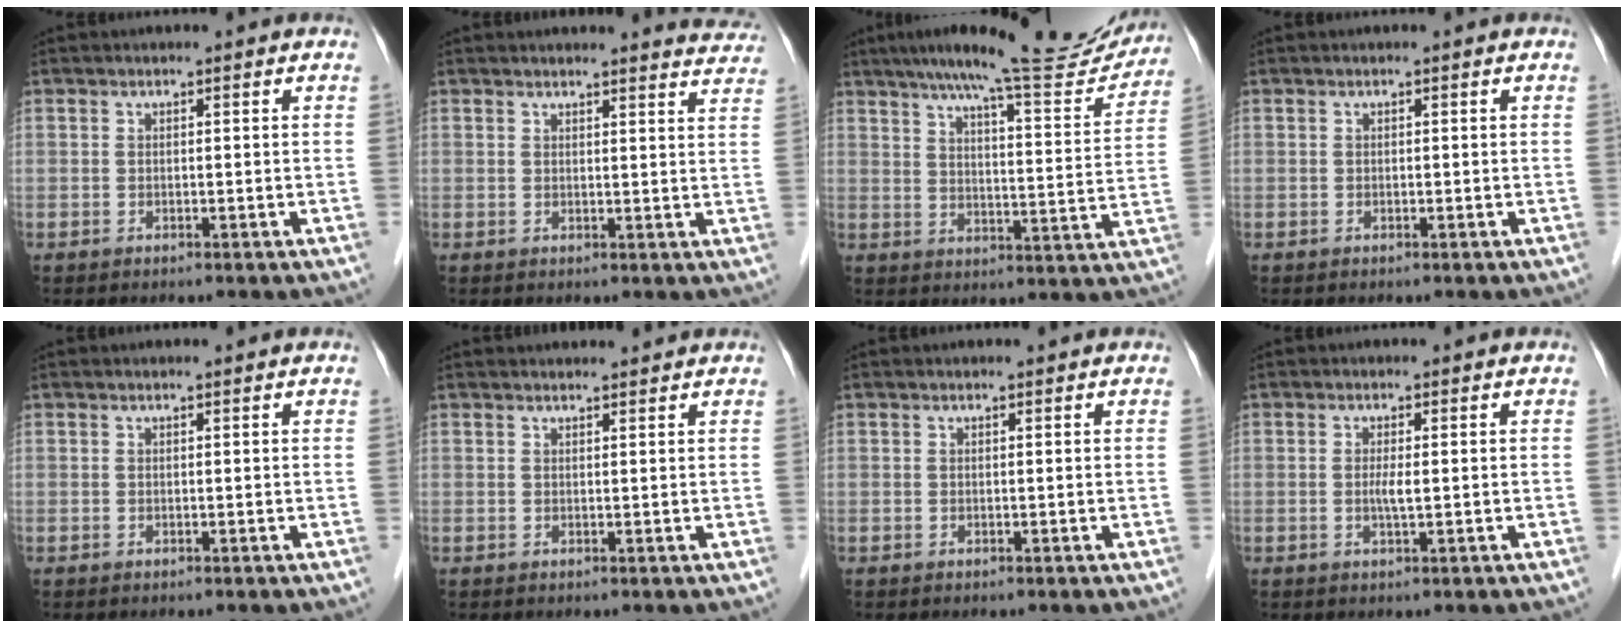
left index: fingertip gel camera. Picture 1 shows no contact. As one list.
[{"total": 7.8, "force": [7.8, 0.7, 0.8], "torque": [0.010, -0.021, 0.059]}, {"total": 19.0, "force": [16.8, 2.2, 8.6], "torque": [-0.126, -0.011, 0.222]}, {"total": 0.0}, {"total": 0.8, "force": [0.8, 0.0, 0.2], "torque": [-0.009, 0.008, 0.013]}, {"total": 4.8, "force": [4.6, 0.5, 1.0], "torque": [-0.013, 0.022, 0.055]}, {"total": 0.8, "force": [0.8, 0.0, 0.2], "torque": [-0.009, 0.007, 0.013]}, {"total": 1.6, "force": [0.0, 0.1, 1.6], "torque": [-0.037, -0.002, 0.001]}]